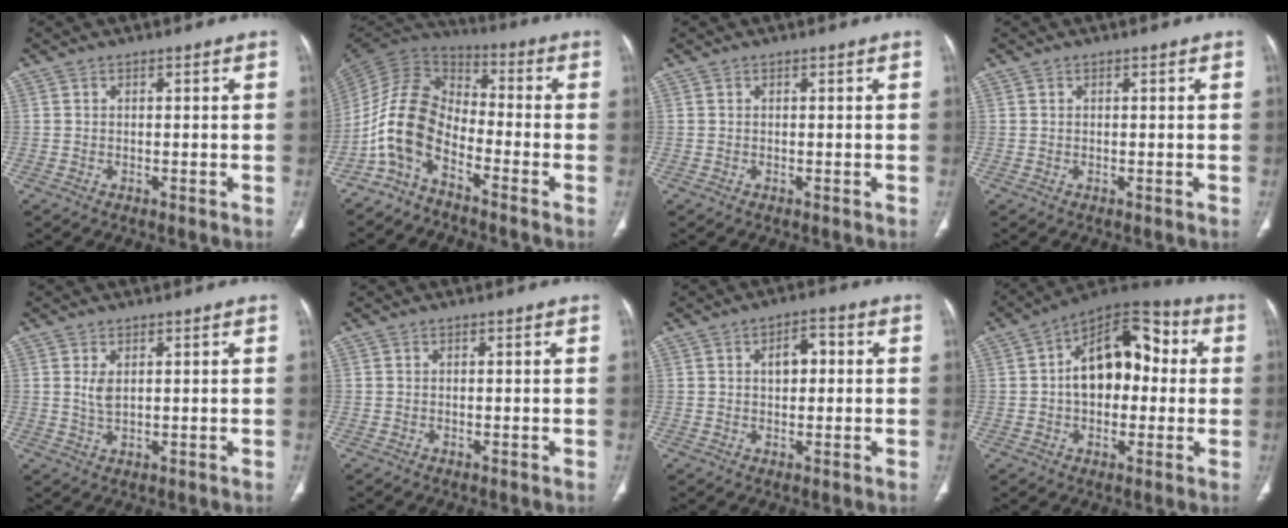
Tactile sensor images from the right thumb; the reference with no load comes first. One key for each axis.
{"total": 11.0, "fx": -5.6, "fy": 6.0, "fz": 7.3, "tx": -0.140, "ty": 0.067, "tz": -0.127}
{"total": 0.0}
{"total": 0.0}
{"total": 2.6, "fx": 0.8, "fy": 1.2, "fz": 2.2, "tx": -0.044, "ty": -0.007, "tz": 0.022}
{"total": 0.0}
{"total": 4.8, "fx": 0.8, "fy": 2.9, "fz": 3.8, "tx": -0.049, "ty": 0.015, "tz": 0.009}
{"total": 16.2, "fx": 1.3, "fy": 10.2, "fz": 12.4, "tx": -0.147, "ty": 0.041, "tz": 0.010}